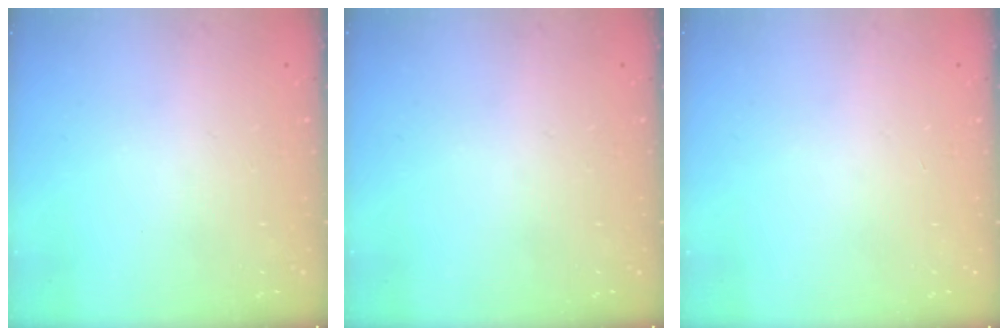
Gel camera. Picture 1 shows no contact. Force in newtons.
{"total": 0.0}
{"total": 0.0}